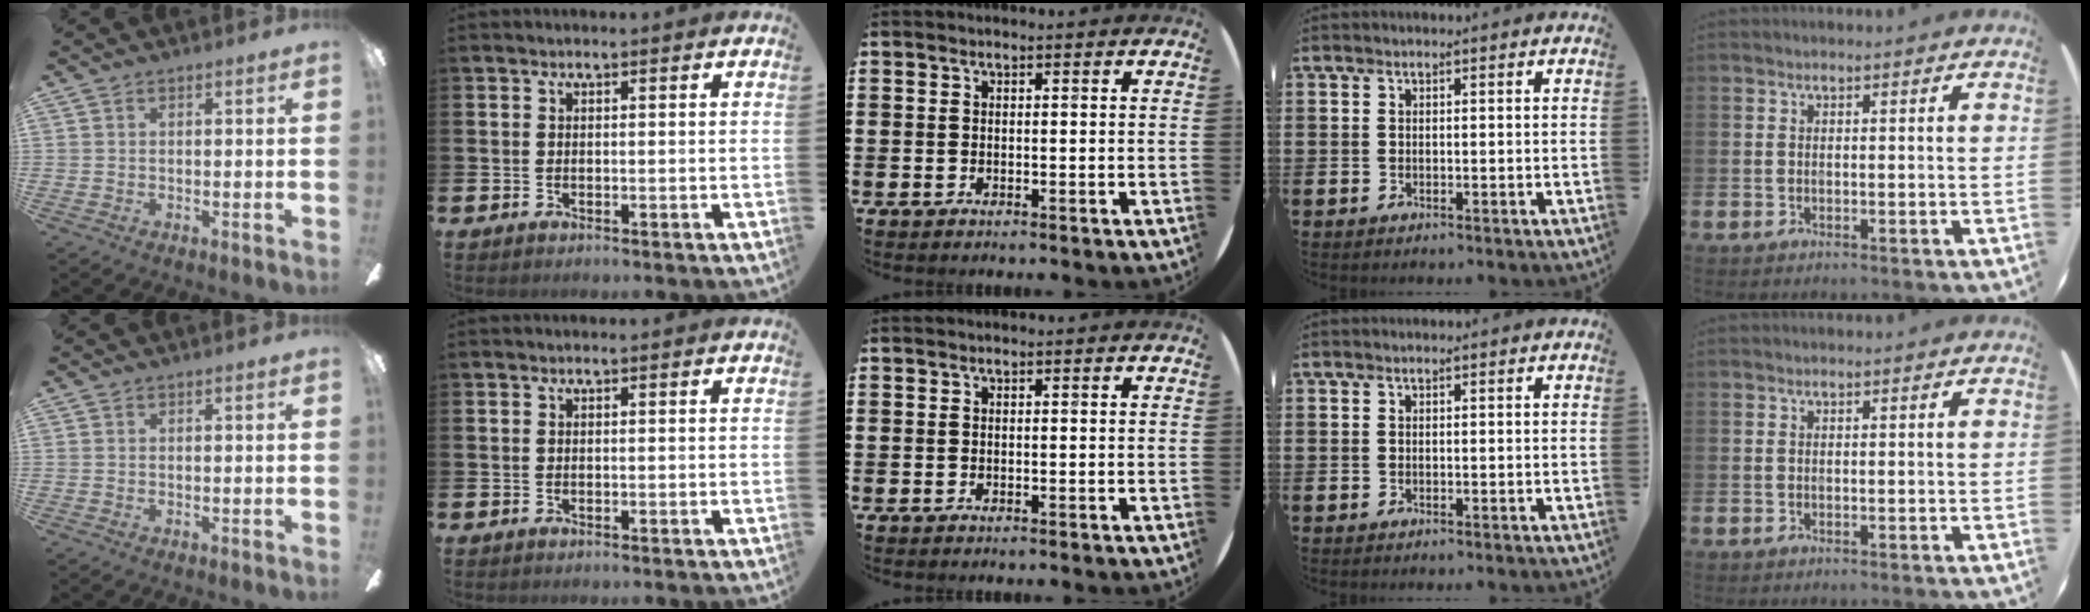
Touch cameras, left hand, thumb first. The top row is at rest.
{}